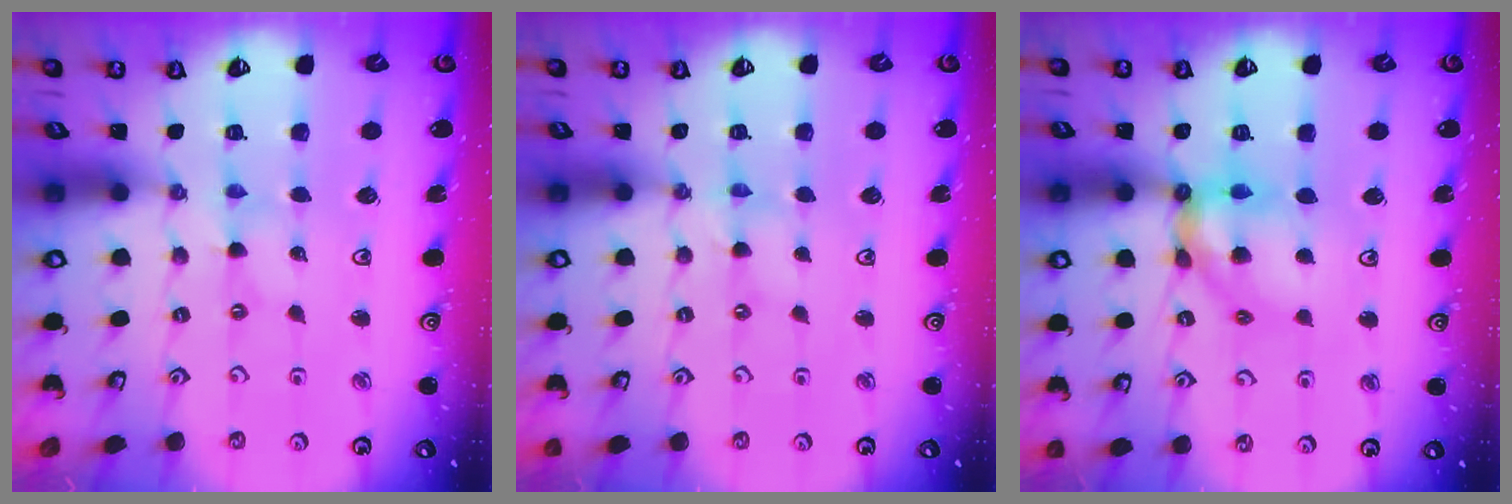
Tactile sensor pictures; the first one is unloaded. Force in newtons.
{"total": 0.0}
{"total": 12.9, "press": 12.8, "slide": 1.5}